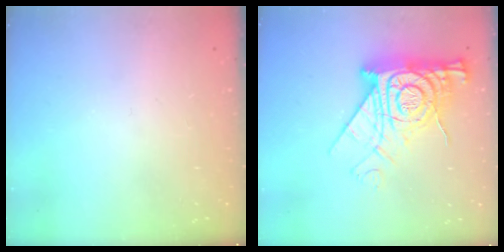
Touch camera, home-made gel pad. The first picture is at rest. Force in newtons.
{"total": 19.1, "press": 19.0, "slide": 1.8}